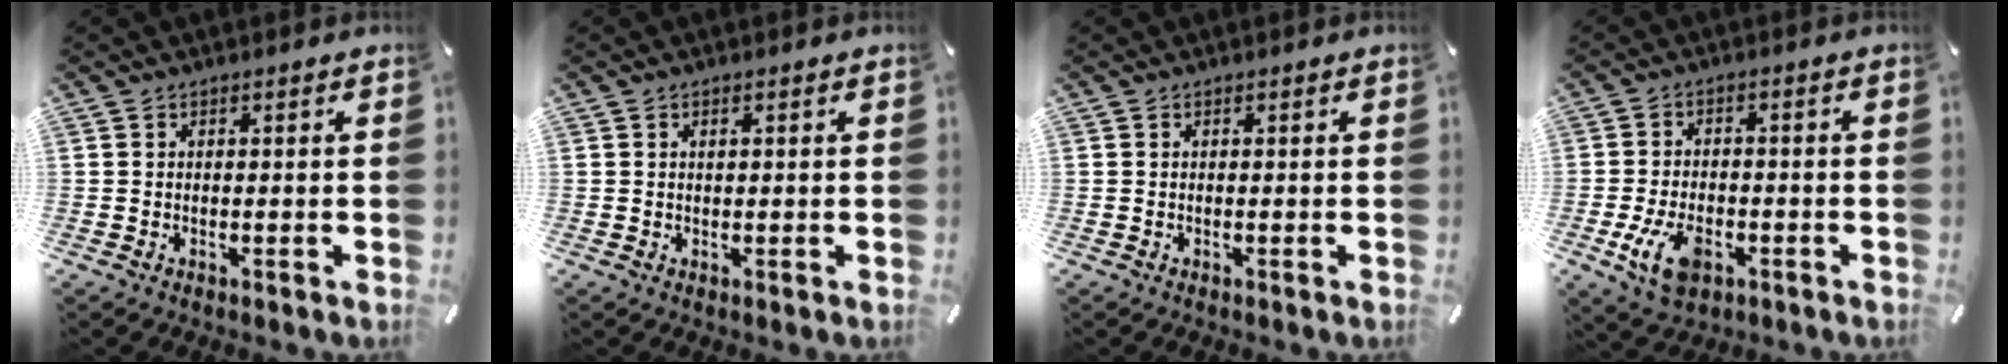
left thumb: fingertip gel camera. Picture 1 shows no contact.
{"total": 0.7, "force": [0.3, 0.4, 0.5], "torque": [-0.002, -0.002, 0.003]}
{"total": 0.0}
{"total": 8.7, "force": [-3.5, 5.3, 6.0], "torque": [-0.128, 0.002, -0.065]}